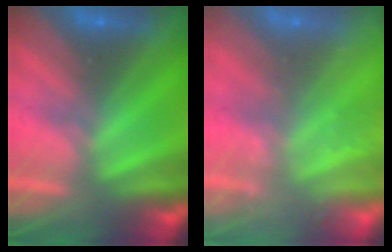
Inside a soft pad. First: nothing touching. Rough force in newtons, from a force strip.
{"total": 2.4}